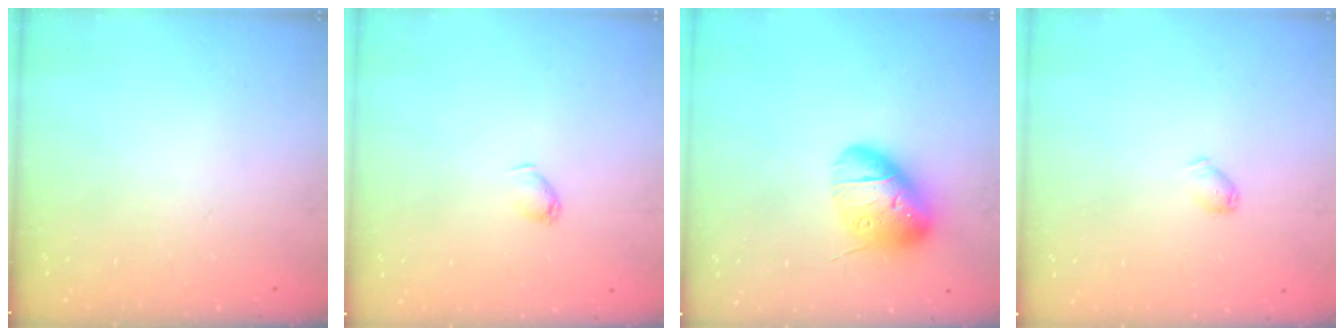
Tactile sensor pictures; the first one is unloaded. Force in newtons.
{"total": 3.2, "press": 3.2, "slide": 0.5}
{"total": 14.1, "press": 13.9, "slide": 2.6}
{"total": 3.1, "press": 3.0, "slide": 0.5}